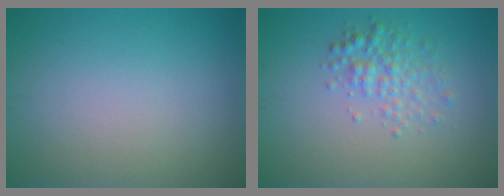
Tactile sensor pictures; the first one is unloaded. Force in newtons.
{"total": 2.5, "press": 2.5, "slide": 0.1}